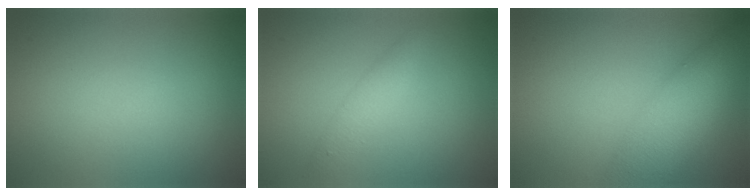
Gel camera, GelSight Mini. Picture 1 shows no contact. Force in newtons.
{"total": 1.8, "press": 1.8, "slide": 0.0}
{"total": 7.0, "press": 7.0, "slide": 0.3}